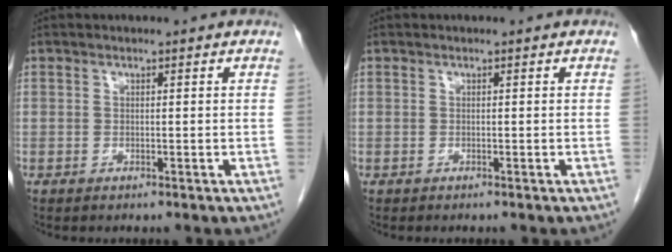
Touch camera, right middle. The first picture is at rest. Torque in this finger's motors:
{"motor_torque": [-0.05, -0.01, 0.00, -0.02]}